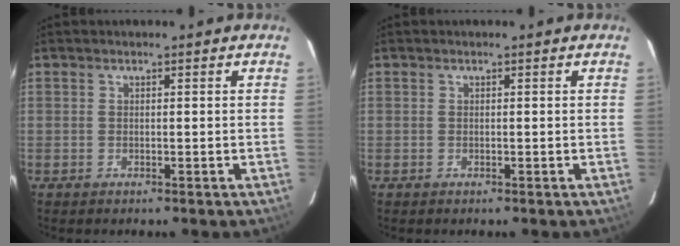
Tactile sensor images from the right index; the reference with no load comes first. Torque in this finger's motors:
{"motor_torque": [0.00, 0.00, 0.01, 0.00]}